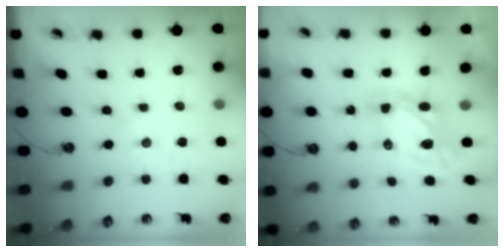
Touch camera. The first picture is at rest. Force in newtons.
{"total": 8.0, "press": 7.9, "slide": 0.7}